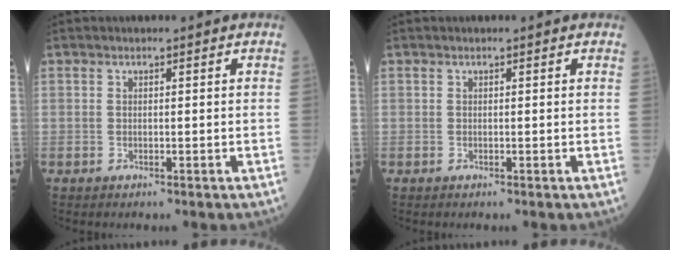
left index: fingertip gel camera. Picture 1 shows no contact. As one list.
[{"total": 0.0}]